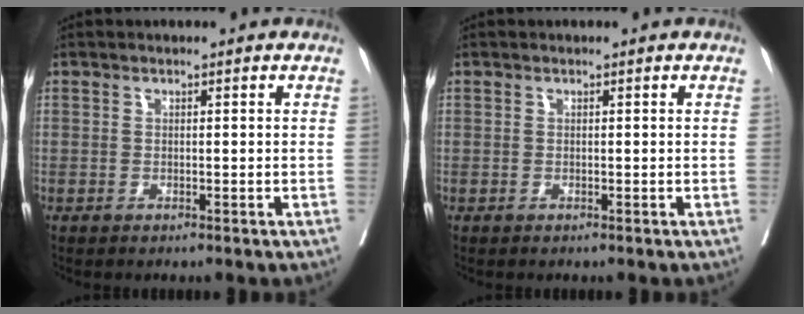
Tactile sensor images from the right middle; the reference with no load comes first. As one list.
[{"total": 0.0}]